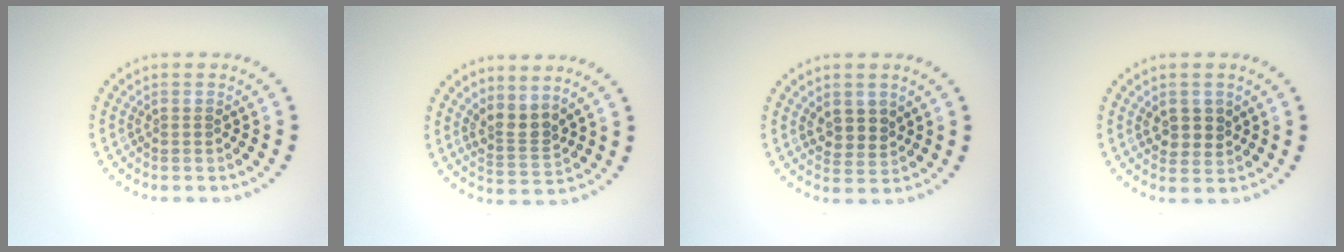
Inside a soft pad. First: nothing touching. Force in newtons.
{"total": 2.6, "press": 1.9, "slide": 1.8}
{"total": 2.4, "press": 2.2, "slide": 1.0}
{"total": 2.3, "press": 2.1, "slide": 0.8}